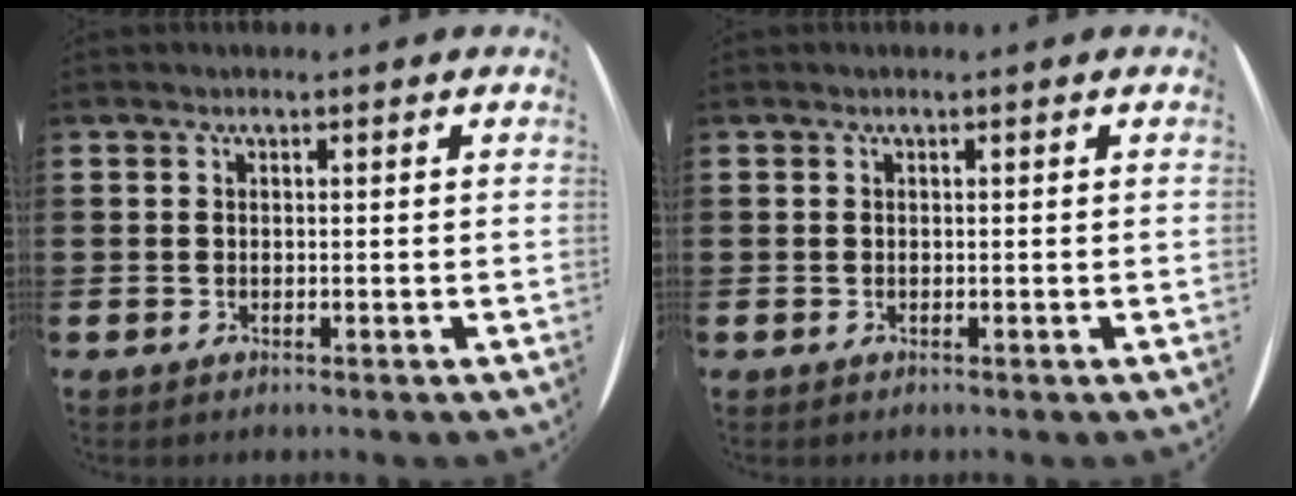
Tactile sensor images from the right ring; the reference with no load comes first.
{"total": 0.0}